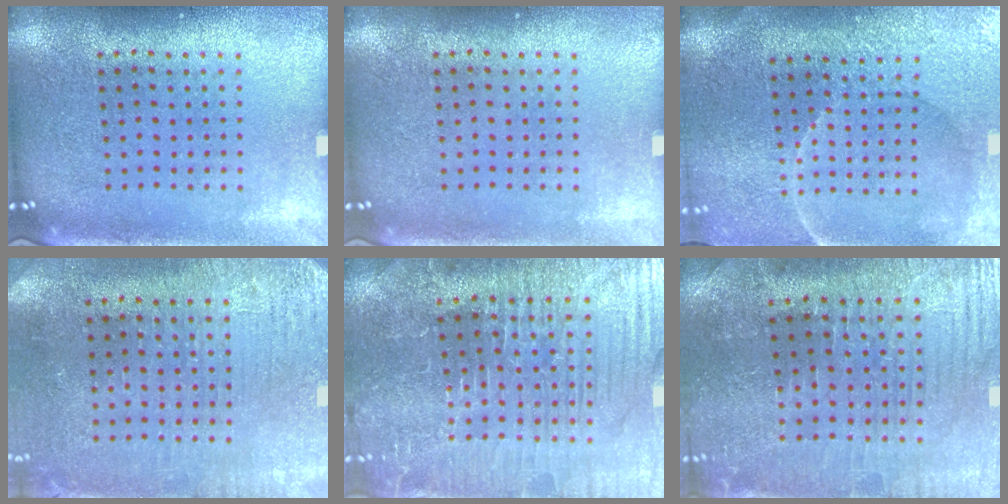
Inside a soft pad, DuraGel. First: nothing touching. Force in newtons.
{"total": 0.0}
{"total": 3.7, "press": 3.4, "slide": 1.4}
{"total": 3.1, "press": 2.6, "slide": 1.6}
{"total": 4.2, "press": 4.2, "slide": 0.7}
{"total": 1.6, "press": 1.6, "slide": 0.4}